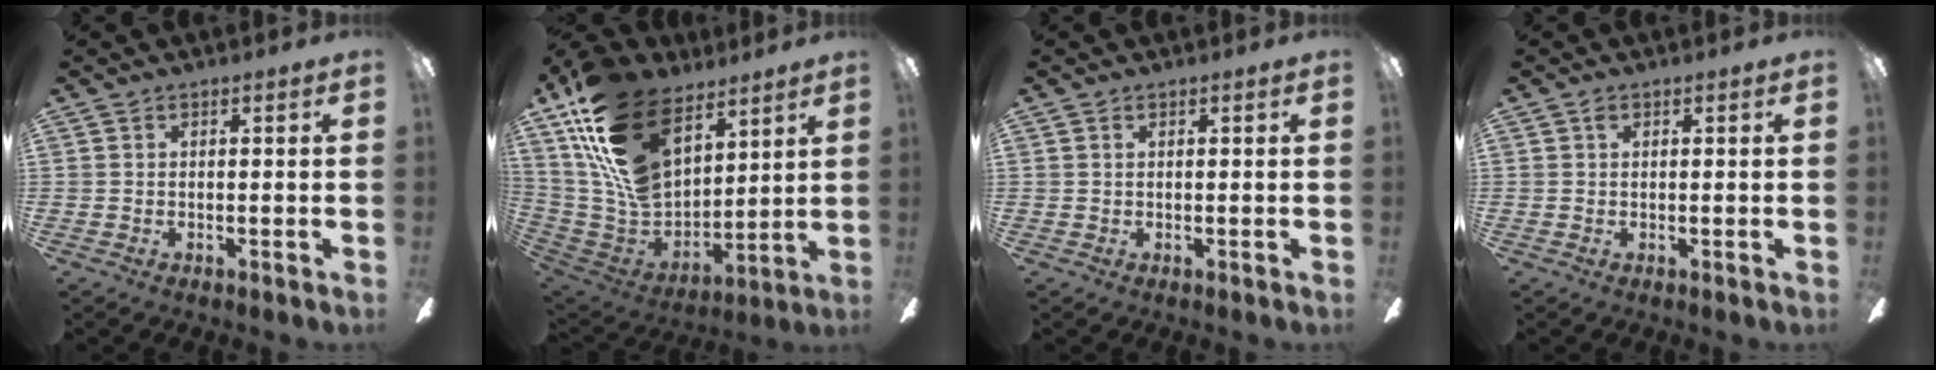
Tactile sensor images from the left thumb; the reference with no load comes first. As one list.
[{"total": 23.7, "force": [13.6, 13.2, 14.2], "torque": [-0.293, -0.066, 0.250]}, {"total": 0.5, "force": [0.3, 0.3, 0.3], "torque": [-0.007, 0.003, 0.006]}, {"total": 0.9, "force": [0.6, 0.6, 0.5], "torque": [-0.012, 0.003, 0.010]}]